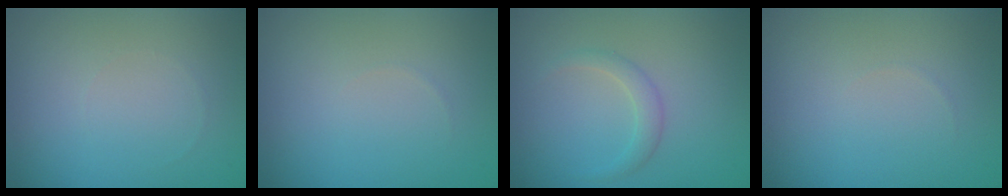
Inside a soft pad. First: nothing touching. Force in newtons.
{"total": 0.0}
{"total": 1.5, "press": 1.5, "slide": 0.1}
{"total": 0.0}